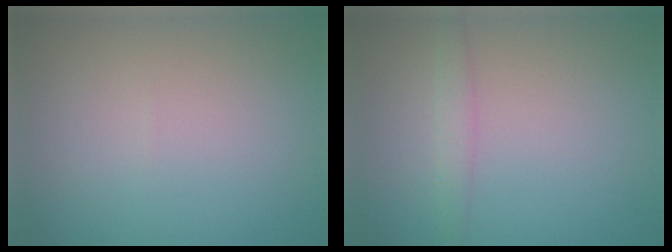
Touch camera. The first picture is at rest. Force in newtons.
{"total": 1.5, "press": 1.5, "slide": 0.1}